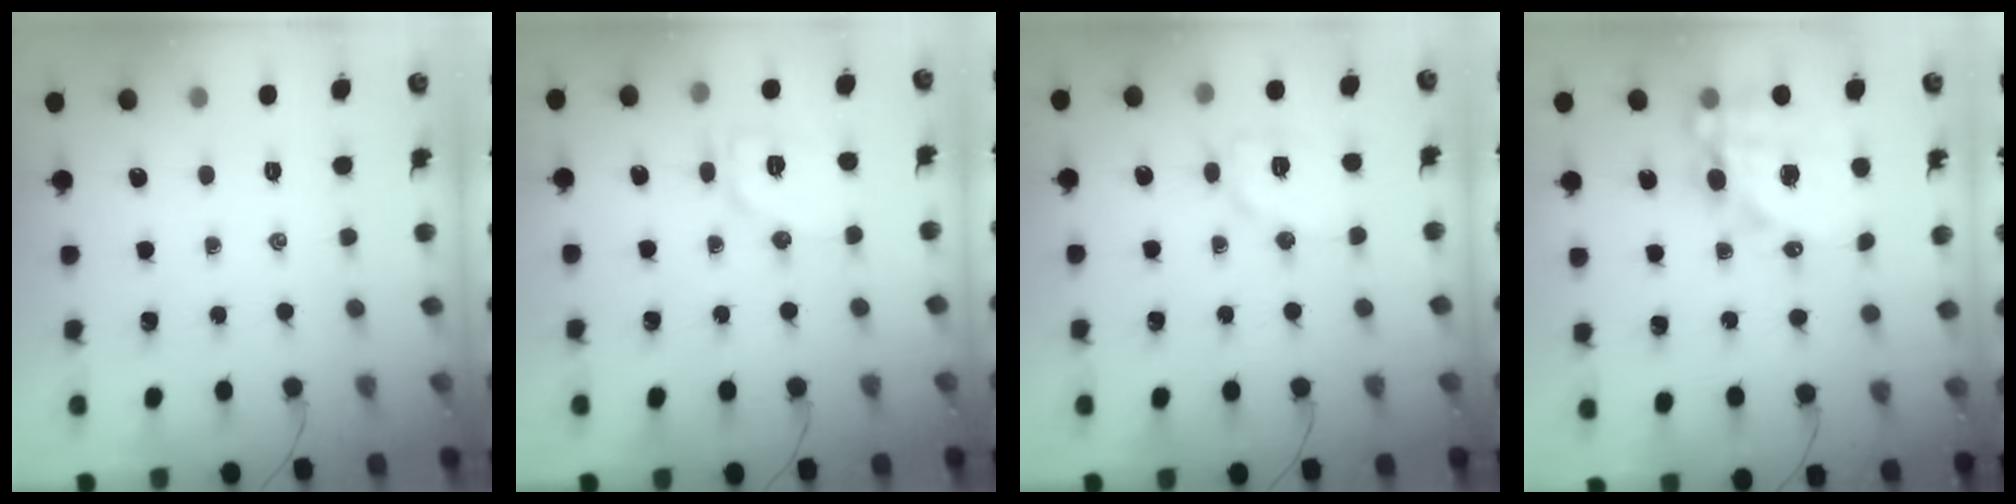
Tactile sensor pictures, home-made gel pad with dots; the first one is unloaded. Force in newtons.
{"total": 9.8, "press": 9.8, "slide": 0.2}
{"total": 9.8, "press": 9.8, "slide": 0.6}
{"total": 15.2, "press": 14.8, "slide": 3.5}